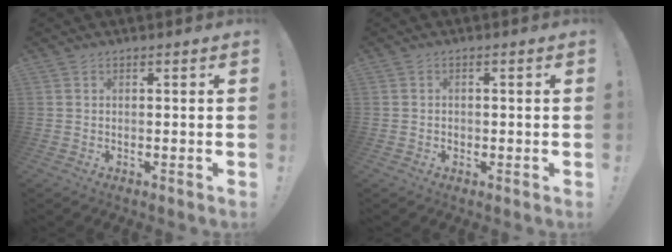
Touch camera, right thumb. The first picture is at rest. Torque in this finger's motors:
{"motor_torque": [-0.25, -0.09, 0.05, 0.14, 0.06]}